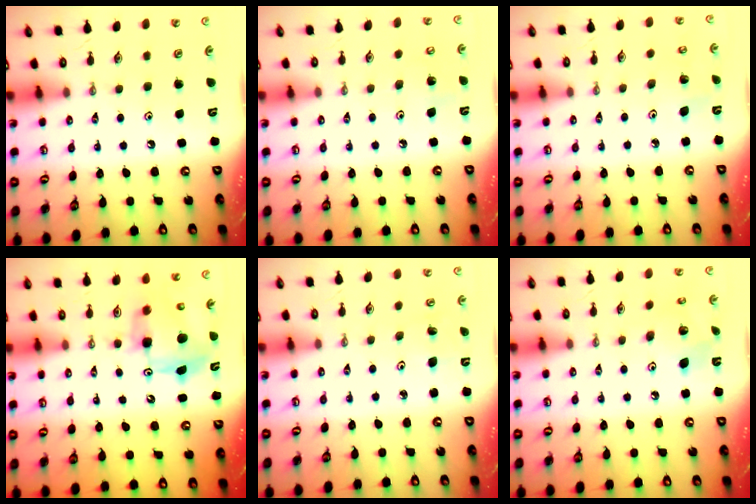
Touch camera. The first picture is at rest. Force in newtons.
{"total": 5.3, "press": 5.3, "slide": 0.3}
{"total": 3.8, "press": 3.7, "slide": 0.4}
{"total": 8.2, "press": 8.2, "slide": 0.5}
{"total": 3.0, "press": 3.0, "slide": 0.2}
{"total": 7.4, "press": 7.4, "slide": 0.1}